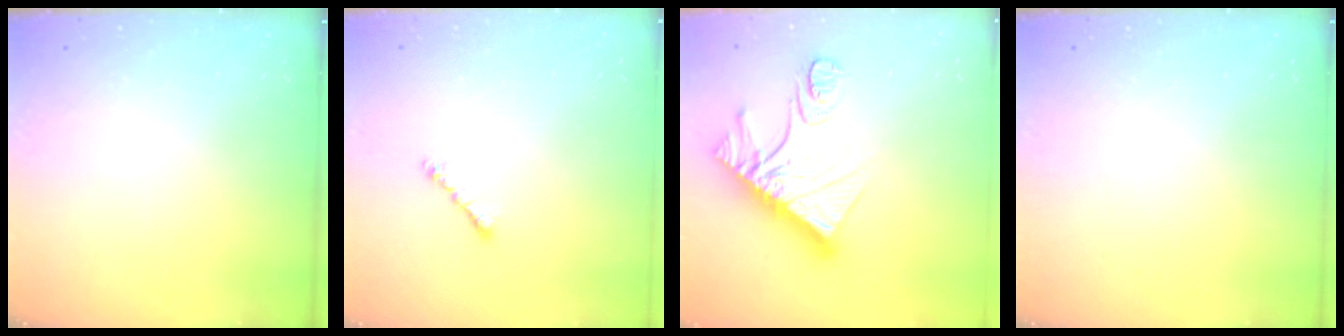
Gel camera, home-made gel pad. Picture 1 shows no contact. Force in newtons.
{"total": 2.0, "press": 1.9, "slide": 0.6}
{"total": 16.3, "press": 16.3, "slide": 1.3}
{"total": 0.0}